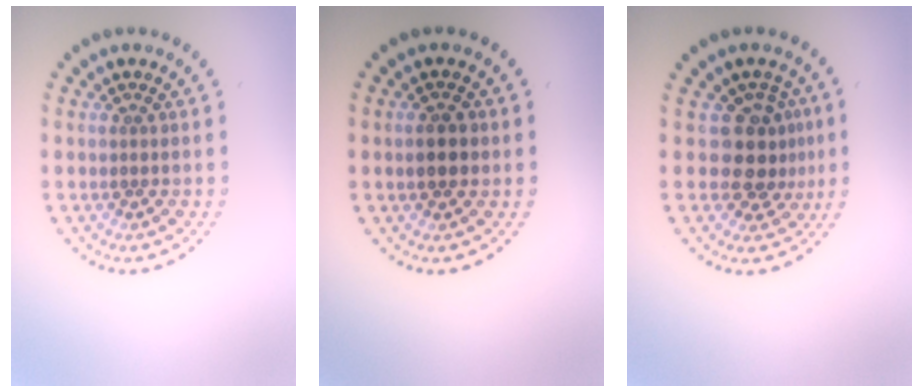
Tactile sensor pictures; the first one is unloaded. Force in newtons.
{"total": 2.1, "press": 2.1, "slide": 0.1}
{"total": 3.7, "press": 3.1, "slide": 2.0}